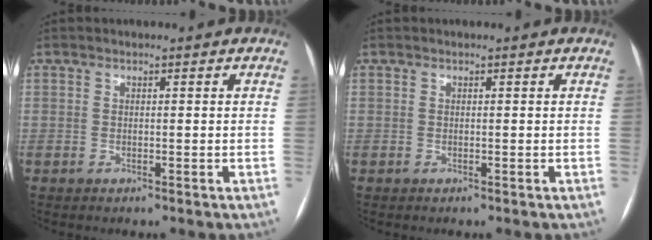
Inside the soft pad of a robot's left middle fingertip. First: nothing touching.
{"total": 0.0}